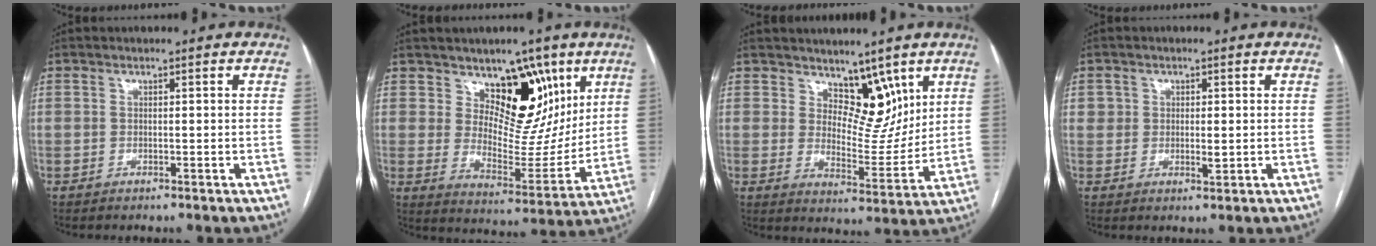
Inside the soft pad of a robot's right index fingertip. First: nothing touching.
{"total": 11.5, "force": [6.7, 6.6, 6.7], "torque": [-0.084, -0.004, 0.115]}
{"total": 7.8, "force": [5.4, 4.4, 3.6], "torque": [-0.042, -0.005, 0.097]}
{"total": 2.6, "force": [0.3, 1.8, 1.8], "torque": [-0.022, -0.001, 0.006]}